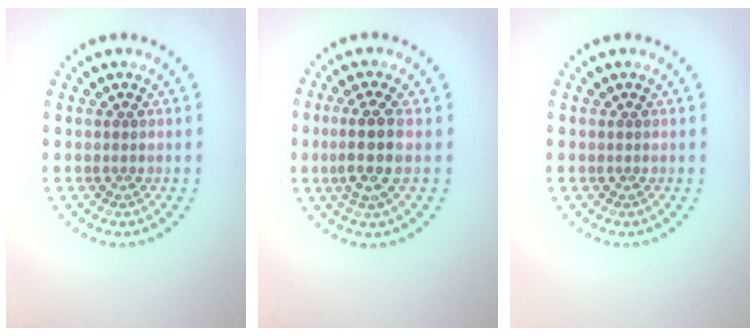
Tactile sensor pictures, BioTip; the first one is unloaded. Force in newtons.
{"total": 3.3, "press": 2.8, "slide": 1.7}
{"total": 0.0}